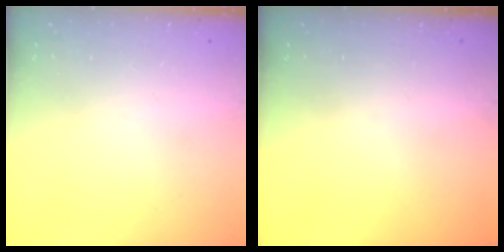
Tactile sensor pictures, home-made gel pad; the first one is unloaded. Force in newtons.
{"total": 0.0}